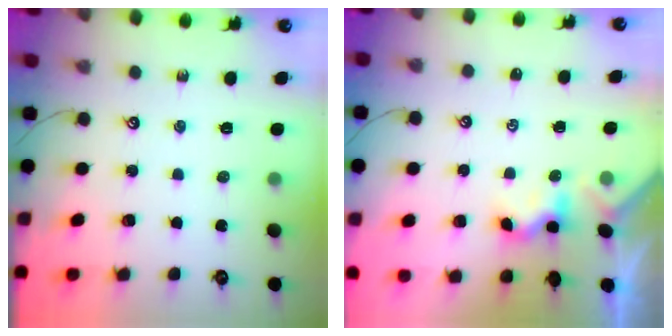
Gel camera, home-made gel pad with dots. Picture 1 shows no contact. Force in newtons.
{"total": 1.6, "press": 1.5, "slide": 0.5}